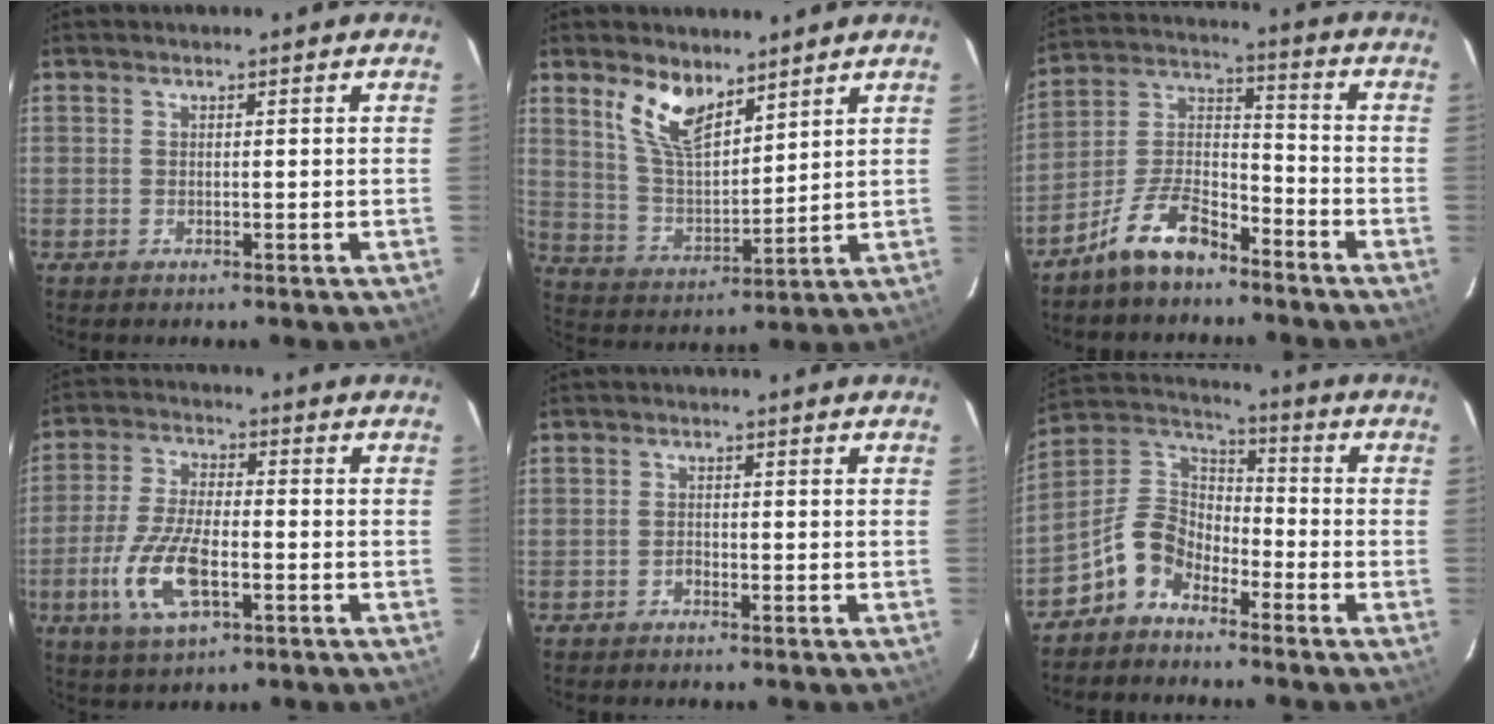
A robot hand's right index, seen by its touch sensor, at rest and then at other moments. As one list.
[{"total": 10.1, "force": [6.7, 4.2, 6.3], "torque": [-0.123, 0.004, 0.137]}, {"total": 10.8, "force": [-7.9, 4.3, 6.1], "torque": [-0.134, 0.033, -0.151]}, {"total": 11.9, "force": [-4.2, 4.7, 10.1], "torque": [-0.218, -0.007, -0.078]}, {"total": 1.0, "force": [-0.9, 0.4, 0.2], "torque": [-0.004, 0.003, -0.019]}, {"total": 9.1, "force": [-6.1, 5.3, 4.2], "torque": [-0.093, 0.034, -0.134]}]